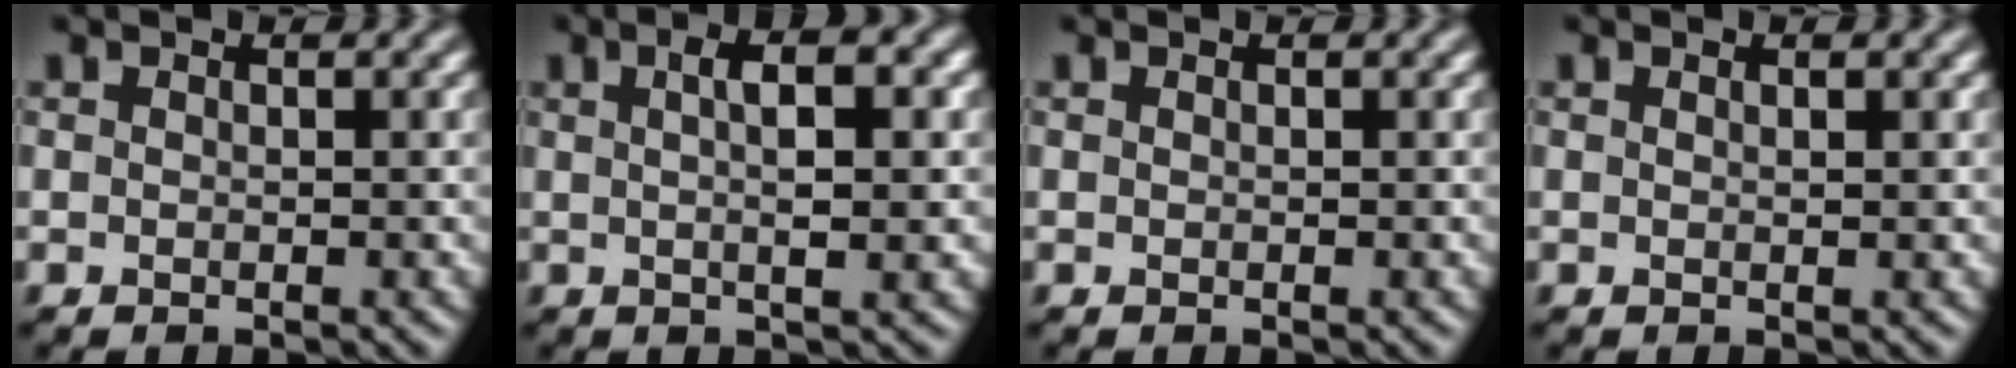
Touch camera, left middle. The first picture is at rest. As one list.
[{"total": 4.2, "force": [0.8, 0.9, 4.0], "torque": [-0.057, 0.006, 0.011]}, {"total": 0.0}, {"total": 1.1, "force": [0.5, 0.3, 0.9], "torque": [-0.007, 0.001, 0.002]}]